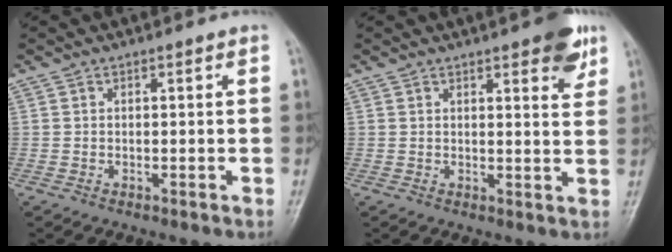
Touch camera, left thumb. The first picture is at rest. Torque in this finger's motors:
{"motor_torque": [1.19, 0.61, 0.71, -0.49, 0.14]}